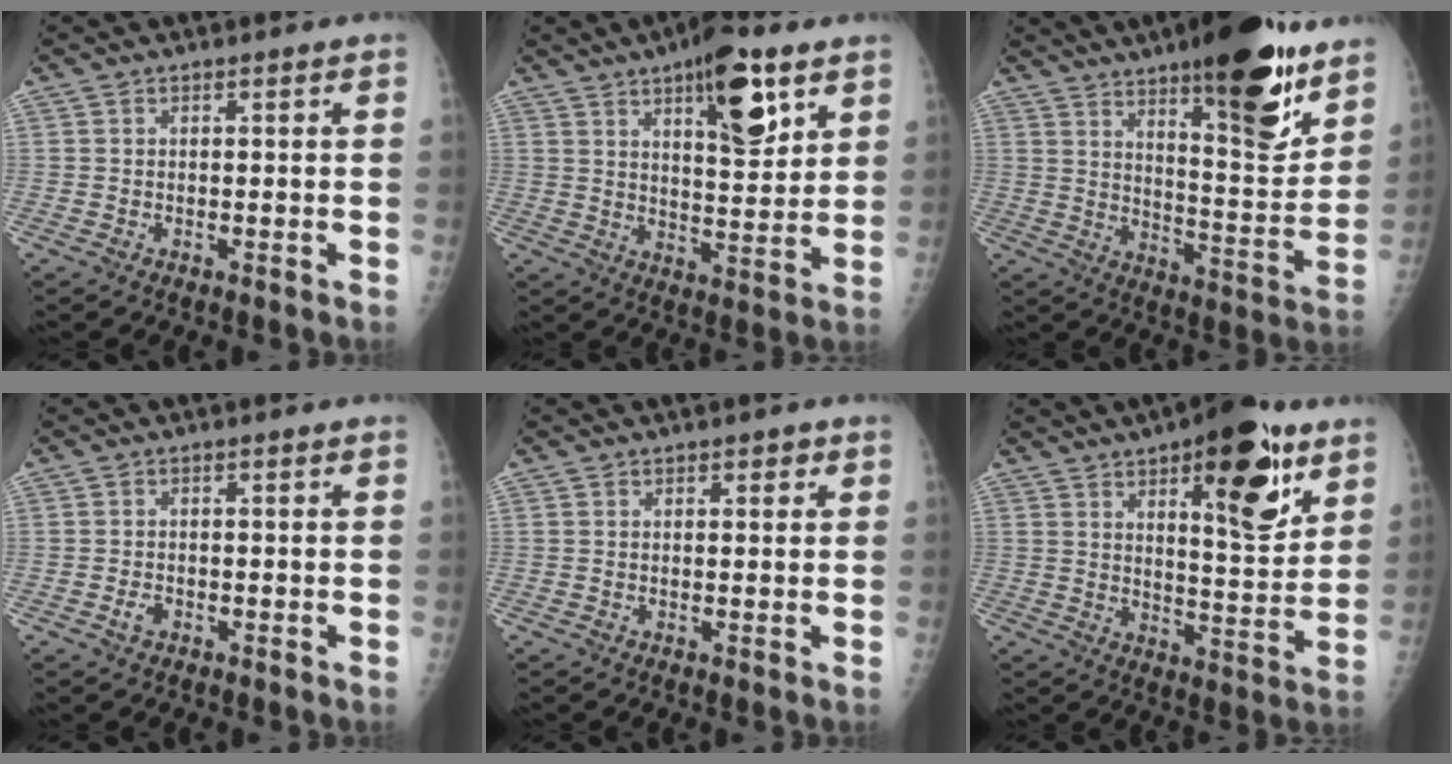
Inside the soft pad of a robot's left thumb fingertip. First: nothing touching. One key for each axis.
{"total": 13.7, "fx": 7.1, "fy": 4.9, "fz": 10.7, "tx": -0.129, "ty": -0.039, "tz": 0.106}
{"total": 20.9, "fx": 13.3, "fy": 5.6, "fz": 15.2, "tx": -0.184, "ty": -0.080, "tz": 0.202}
{"total": 1.4, "fx": -0.7, "fy": 1.0, "fz": 0.7, "tx": -0.011, "ty": 0.001, "tz": -0.013}
{"total": 1.8, "fx": 1.0, "fy": 1.0, "fz": 1.1, "tx": 0.000, "ty": -0.003, "tz": 0.011}
{"total": 18.0, "fx": 9.3, "fy": 6.5, "fz": 14.0, "tx": -0.155, "ty": -0.050, "tz": 0.132}